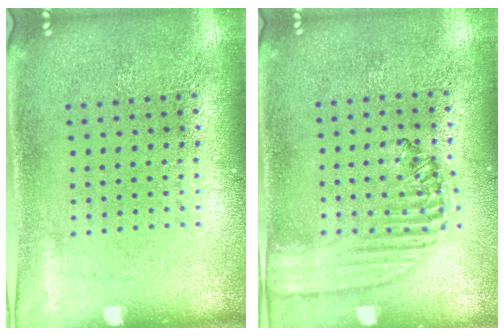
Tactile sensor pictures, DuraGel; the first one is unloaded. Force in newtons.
{"total": 1.4, "press": 1.3, "slide": 0.5}